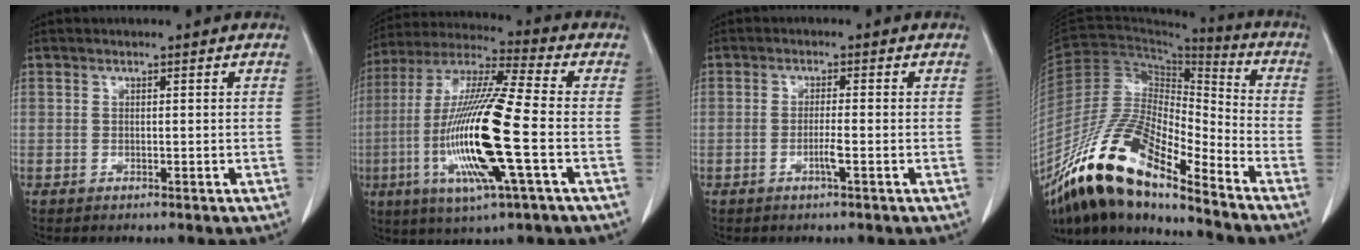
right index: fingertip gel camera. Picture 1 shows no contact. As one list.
[{"total": 18.8, "force": [-4.2, 0.9, 18.3], "torque": [-0.385, -0.016, -0.082]}, {"total": 2.2, "force": [-0.9, -0.3, 2.0], "torque": [-0.041, -0.003, -0.016]}, {"total": 19.2, "force": [-14.3, 3.8, 12.3], "torque": [-0.243, -0.004, -0.264]}]